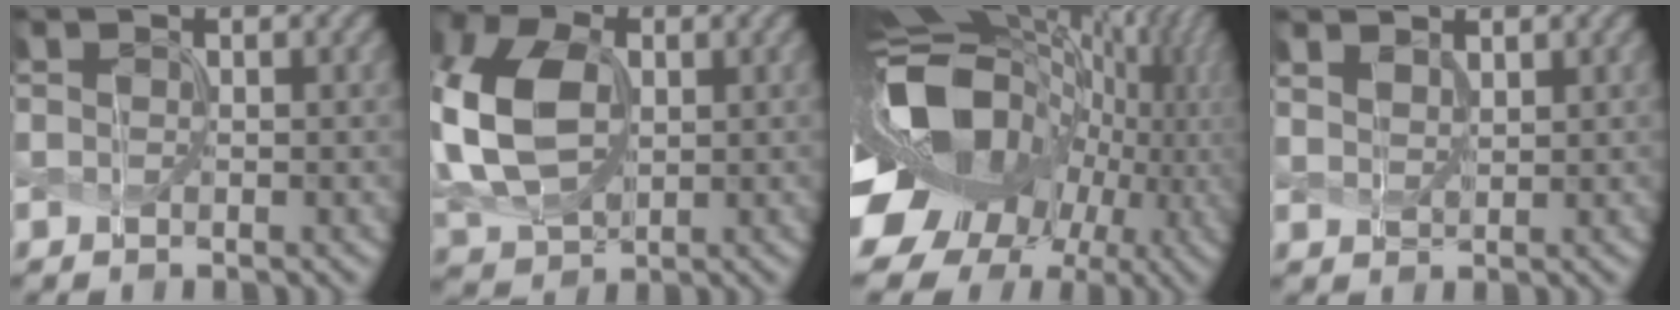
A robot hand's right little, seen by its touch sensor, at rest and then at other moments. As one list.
[{"total": 10.6, "force": [0.4, 7.5, 7.5], "torque": [-0.206, 0.003, 0.007]}, {"total": 18.4, "force": [-2.5, 13.9, 11.8], "torque": [-0.231, -0.008, -0.034]}, {"total": 1.5, "force": [1.3, 0.5, 0.4], "torque": [-0.018, -0.001, 0.033]}]